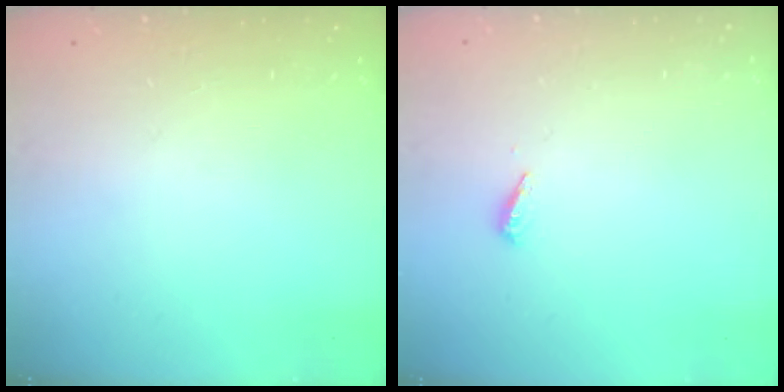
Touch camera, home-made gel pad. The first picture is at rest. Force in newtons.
{"total": 2.9, "press": 2.9, "slide": 0.3}